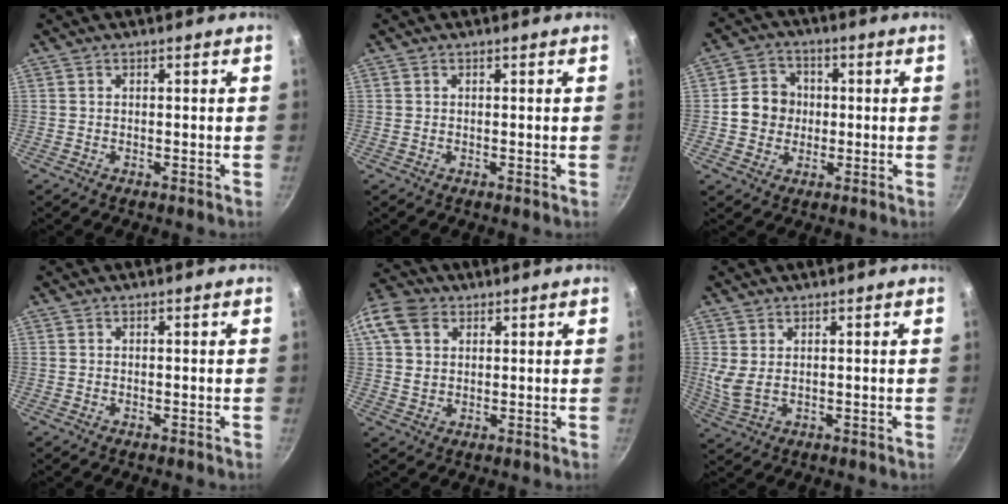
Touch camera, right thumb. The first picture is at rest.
{"total": 0.0}
{"total": 7.8, "force": [0.0, 7.1, 3.2], "torque": [-0.022, 0.013, -0.012]}
{"total": 0.0}
{"total": 12.9, "force": [4.5, 9.8, 7.0], "torque": [-0.155, 0.012, 0.076]}
{"total": 4.1, "force": [1.3, 2.0, 3.4], "torque": [-0.067, -0.009, 0.036]}